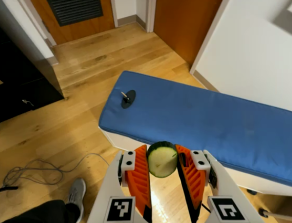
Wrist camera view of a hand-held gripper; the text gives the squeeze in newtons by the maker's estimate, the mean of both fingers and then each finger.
{"total": 9.5, "left": 9.2, "right": 9.8}